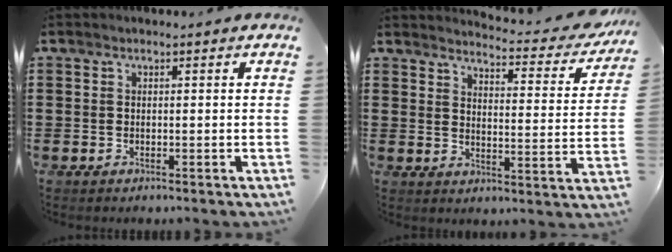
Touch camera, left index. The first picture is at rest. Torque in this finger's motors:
{"motor_torque": [1.68, 0.37, 0.35, 0.04]}